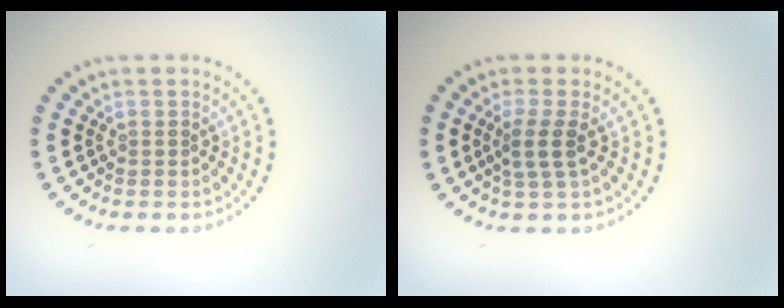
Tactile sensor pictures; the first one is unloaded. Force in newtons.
{"total": 2.2, "press": 1.8, "slide": 1.3}